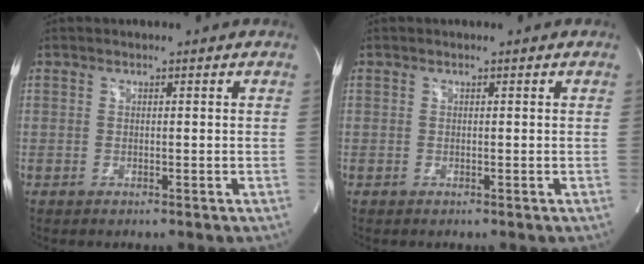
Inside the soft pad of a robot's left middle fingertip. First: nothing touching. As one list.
[{"total": 0.0}]